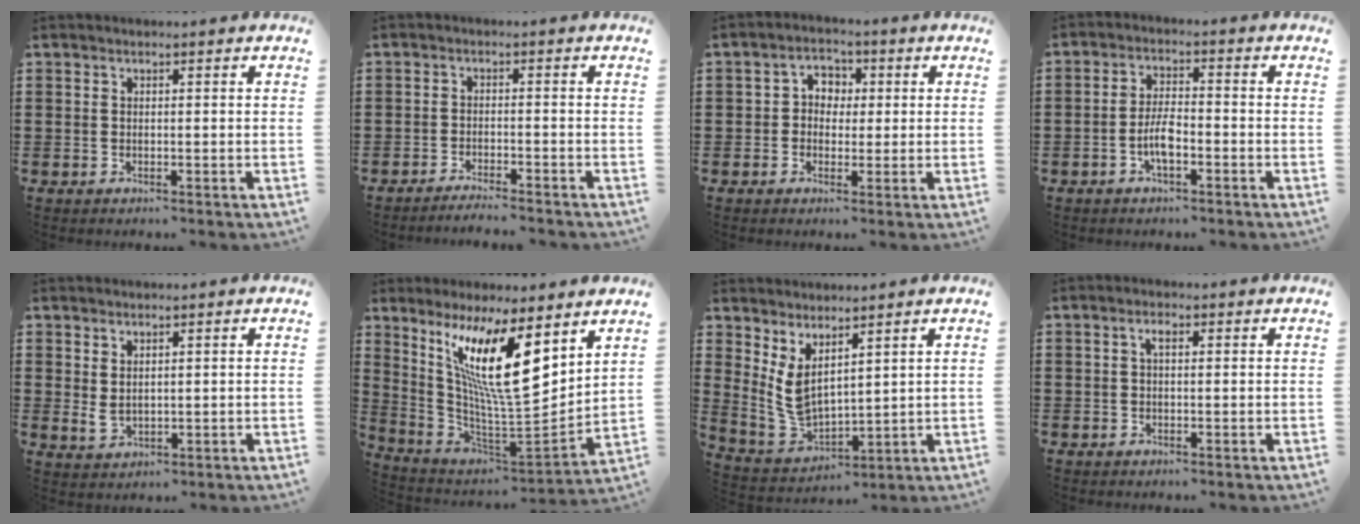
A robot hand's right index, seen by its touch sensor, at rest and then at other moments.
{"total": 2.1, "force": [-2.0, -0.3, 0.4], "torque": [-0.008, 0.002, -0.041]}
{"total": 3.2, "force": [-0.3, 3.0, 1.2], "torque": [-0.036, 0.015, -0.012]}
{"total": 4.6, "force": [-1.5, 1.6, 4.1], "torque": [-0.090, -0.001, -0.032]}
{"total": 2.4, "force": [1.4, 1.0, 1.6], "torque": [-0.039, -0.005, 0.027]}
{"total": 15.6, "force": [6.9, 3.9, 13.4], "torque": [-0.286, -0.032, 0.112]}
{"total": 5.3, "force": [2.6, 2.7, 3.8], "torque": [-0.110, -0.026, 0.044]}
{"total": 1.3, "force": [0.3, 0.6, 1.2], "torque": [-0.024, 0.006, 0.004]}